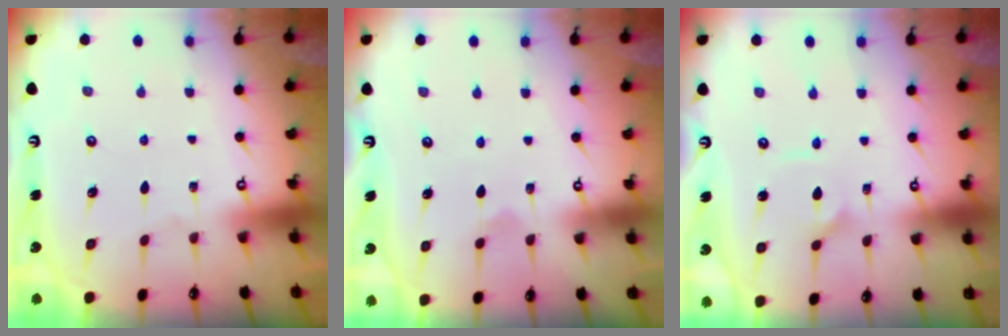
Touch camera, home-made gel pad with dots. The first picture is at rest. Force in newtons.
{"total": 1.5, "press": 1.5, "slide": 0.4}
{"total": 2.1, "press": 2.1, "slide": 0.6}